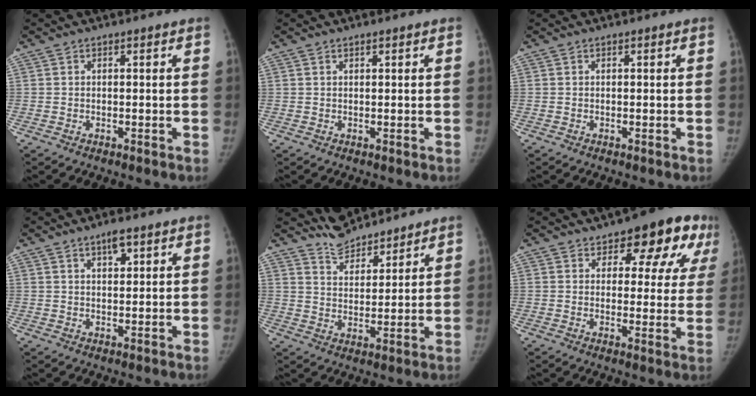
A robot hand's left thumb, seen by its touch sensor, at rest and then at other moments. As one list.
[{"total": 0.5, "force": [0.4, 0.1, 0.3], "torque": [-0.007, -0.002, 0.008]}, {"total": 0.0}, {"total": 3.4, "force": [2.0, 1.3, 2.3], "torque": [-0.030, -0.011, 0.034]}, {"total": 6.9, "force": [6.6, 1.9, 0.5], "torque": [0.007, -0.042, 0.128]}, {"total": 13.1, "force": [7.4, 6.5, 8.6], "torque": [-0.058, -0.028, 0.085]}]